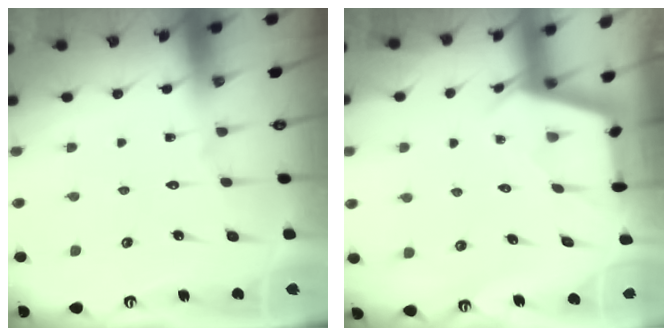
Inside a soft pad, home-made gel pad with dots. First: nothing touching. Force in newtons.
{"total": 2.6, "press": 2.6, "slide": 0.4}